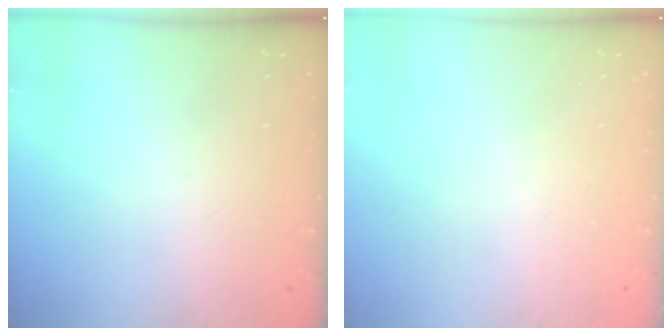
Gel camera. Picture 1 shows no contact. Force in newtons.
{"total": 0.0}